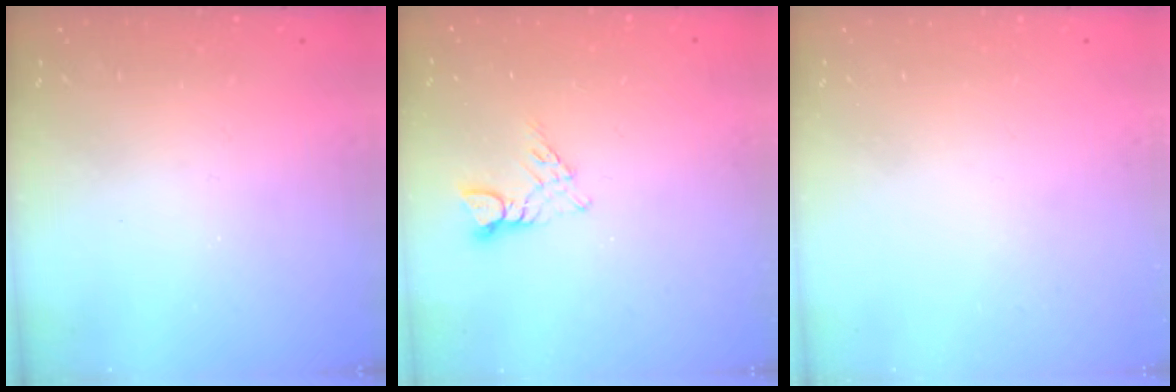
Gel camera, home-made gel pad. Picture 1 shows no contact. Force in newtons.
{"total": 3.3, "press": 3.3, "slide": 0.4}
{"total": 0.0}